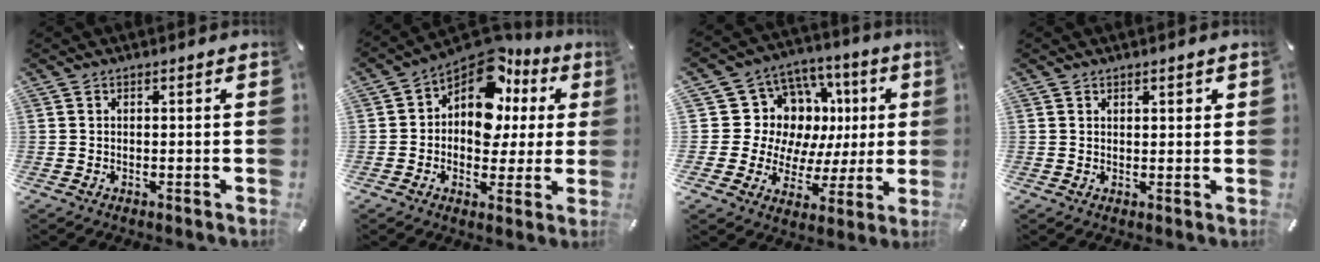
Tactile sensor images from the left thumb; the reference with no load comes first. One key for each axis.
{"total": 13.4, "fx": 6.0, "fy": 8.9, "fz": 8.0, "tx": -0.125, "ty": -0.048, "tz": 0.109}
{"total": 14.5, "fx": 3.4, "fy": 13.0, "fz": 5.5, "tx": -0.077, "ty": -0.041, "tz": 0.085}
{"total": 1.3, "fx": 0.9, "fy": 0.9, "fz": 0.3, "tx": 0.002, "ty": -0.001, "tz": 0.015}